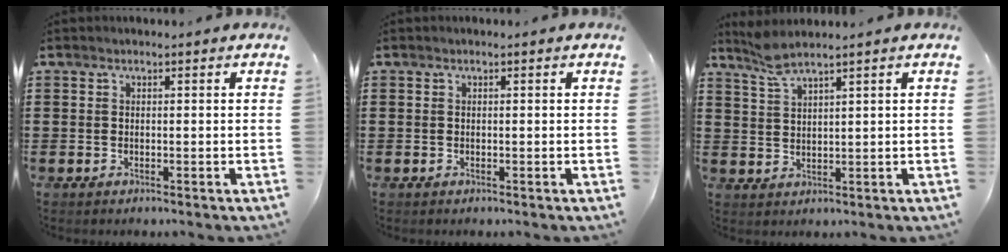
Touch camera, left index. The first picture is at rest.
{"total": 0.0}
{"total": 4.0, "force": [3.2, 0.3, 2.4], "torque": [-0.056, -0.002, 0.058]}